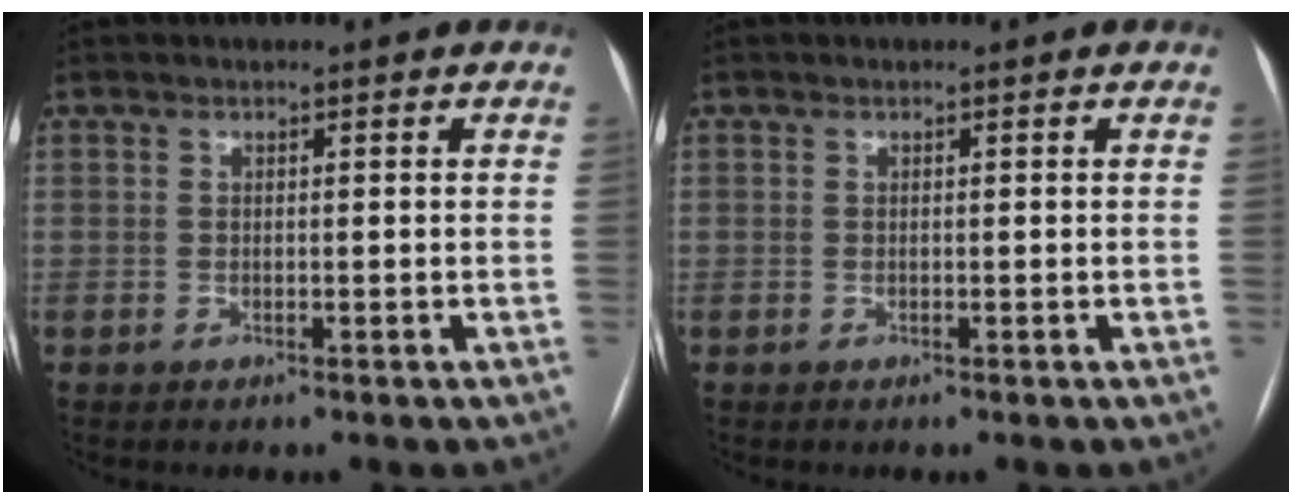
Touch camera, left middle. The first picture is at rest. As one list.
[{"total": 0.0}]